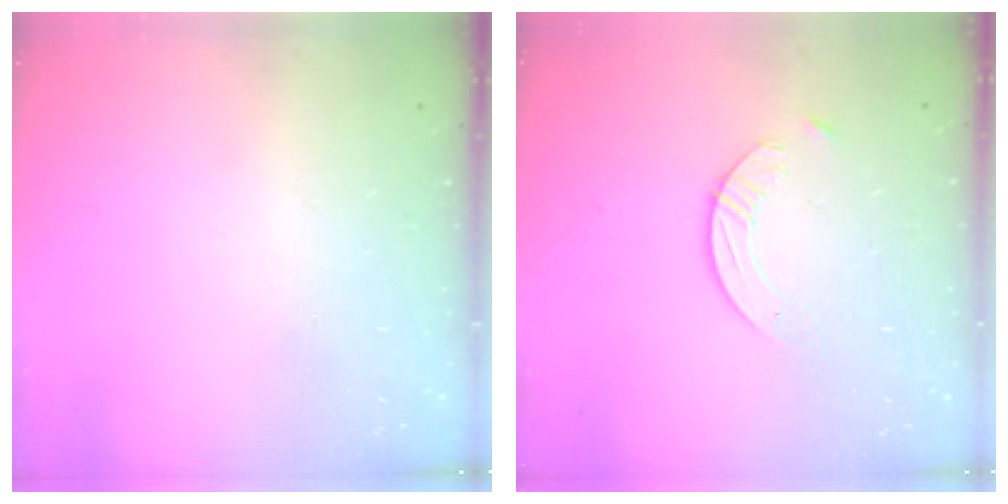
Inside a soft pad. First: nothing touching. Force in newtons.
{"total": 5.6, "press": 5.6, "slide": 0.7}